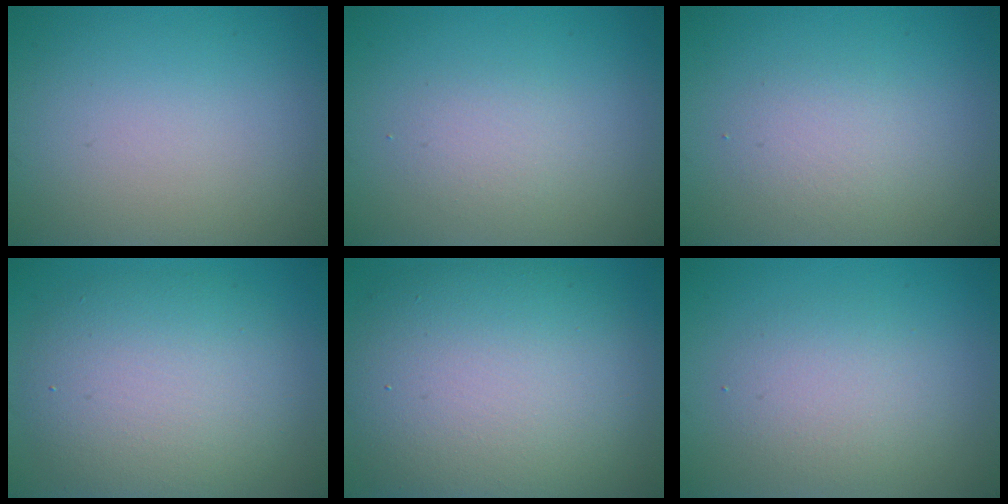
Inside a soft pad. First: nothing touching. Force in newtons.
{"total": 1.6, "press": 1.6, "slide": 0.1}
{"total": 2.0, "press": 1.9, "slide": 0.2}
{"total": 7.5, "press": 7.5, "slide": 0.5}
{"total": 11.9, "press": 11.9, "slide": 1.0}
{"total": 2.8, "press": 2.8, "slide": 0.2}